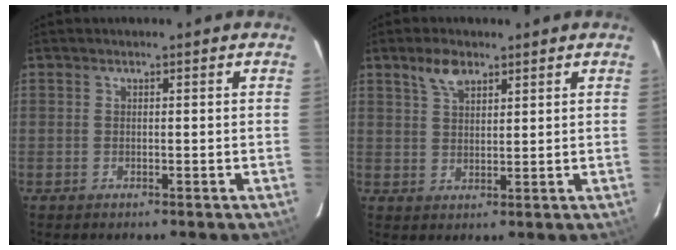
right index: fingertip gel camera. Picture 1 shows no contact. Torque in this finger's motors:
{"motor_torque": [0.08, 0.11, 0.06, 0.05]}